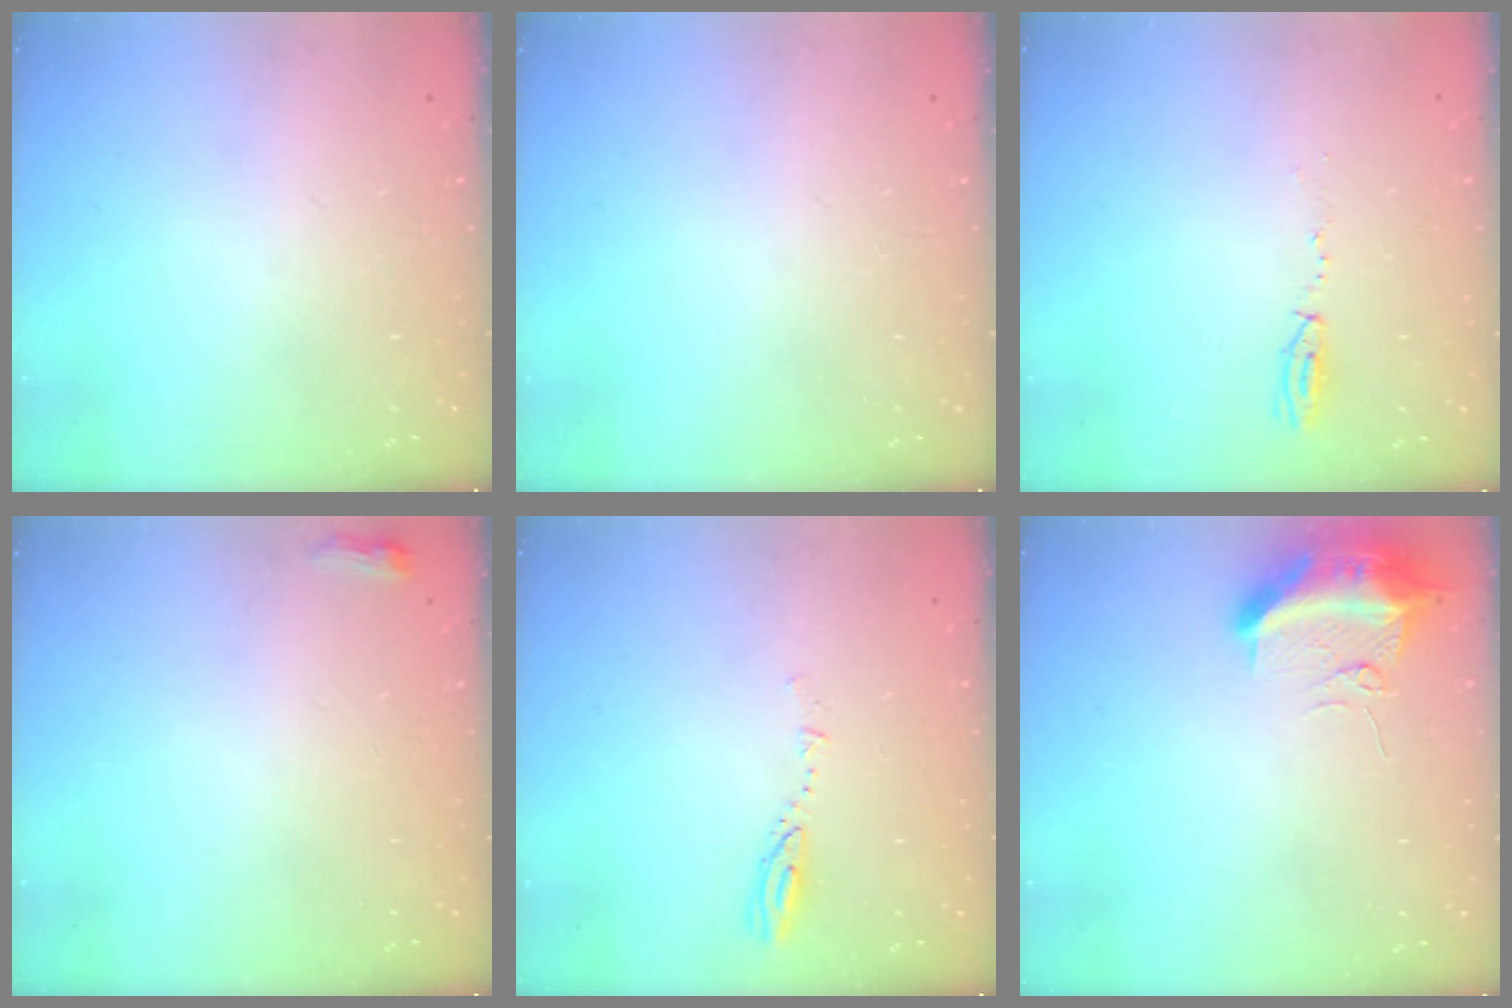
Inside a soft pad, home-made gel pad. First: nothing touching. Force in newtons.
{"total": 0.0}
{"total": 3.9, "press": 3.8, "slide": 0.9}
{"total": 3.5, "press": 3.4, "slide": 0.8}
{"total": 3.1, "press": 3.1, "slide": 0.3}
{"total": 11.0, "press": 10.9, "slide": 1.3}